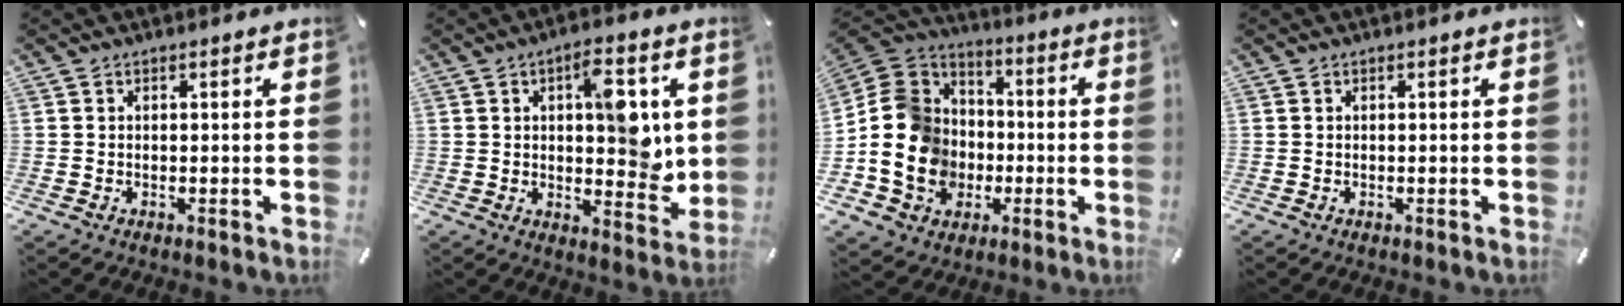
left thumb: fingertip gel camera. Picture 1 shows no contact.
{"total": 11.8, "force": [2.6, 5.6, 10.1], "torque": [-0.112, -0.017, 0.039]}
{"total": 18.1, "force": [-4.4, 15.9, 7.4], "torque": [-0.170, 0.028, -0.076]}
{"total": 0.0}